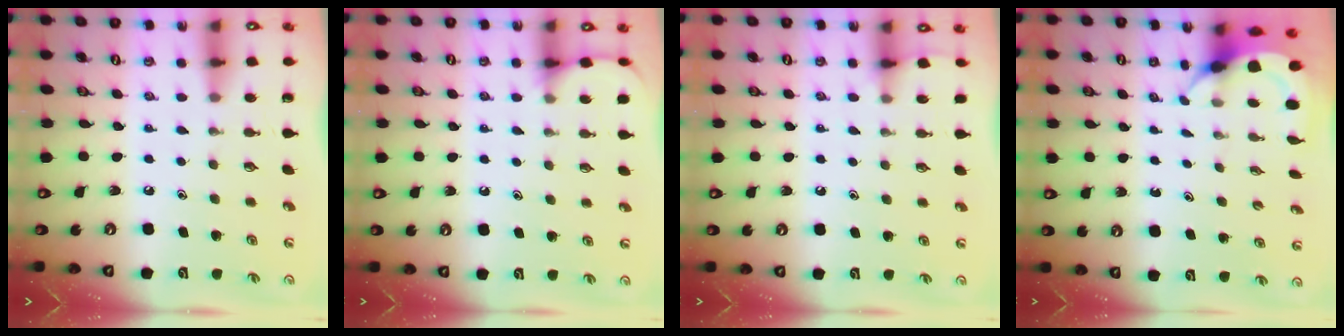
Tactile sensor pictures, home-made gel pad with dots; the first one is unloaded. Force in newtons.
{"total": 4.7, "press": 4.7, "slide": 0.5}
{"total": 4.0, "press": 3.9, "slide": 0.6}
{"total": 5.3, "press": 5.3, "slide": 0.4}